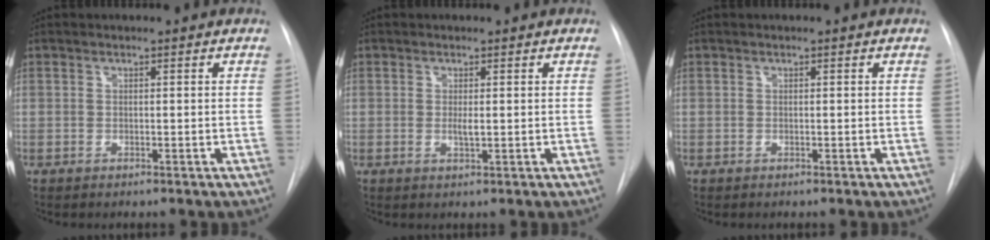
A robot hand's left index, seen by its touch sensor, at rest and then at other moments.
{"total": 1.1, "force": [-0.7, 0.2, 0.8], "torque": [-0.019, -0.010, -0.009]}
{"total": 0.0}